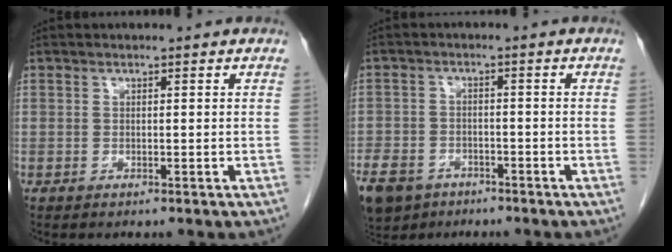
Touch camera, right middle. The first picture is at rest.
{"total": 12.4, "force": [-8.1, 8.0, 4.9], "torque": [-0.136, -0.008, -0.125]}